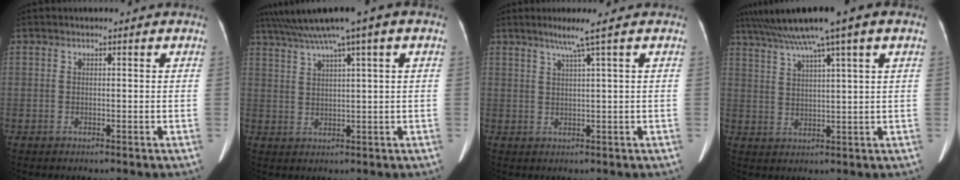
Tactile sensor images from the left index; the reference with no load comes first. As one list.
[{"total": 9.4, "force": [6.1, -0.2, 7.2], "torque": [-0.123, 0.044, 0.097]}, {"total": 3.4, "force": [1.9, -1.1, 2.6], "torque": [-0.055, -0.003, 0.041]}, {"total": 11.3, "force": [7.7, -0.5, 8.3], "torque": [-0.139, 0.041, 0.117]}]